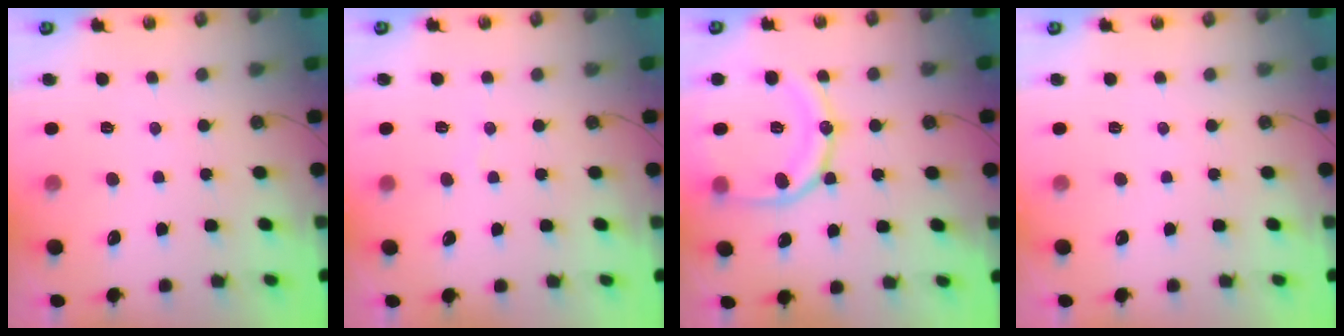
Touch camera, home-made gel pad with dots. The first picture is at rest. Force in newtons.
{"total": 3.0, "press": 2.9, "slide": 0.3}
{"total": 16.7, "press": 16.6, "slide": 1.8}
{"total": 0.0}